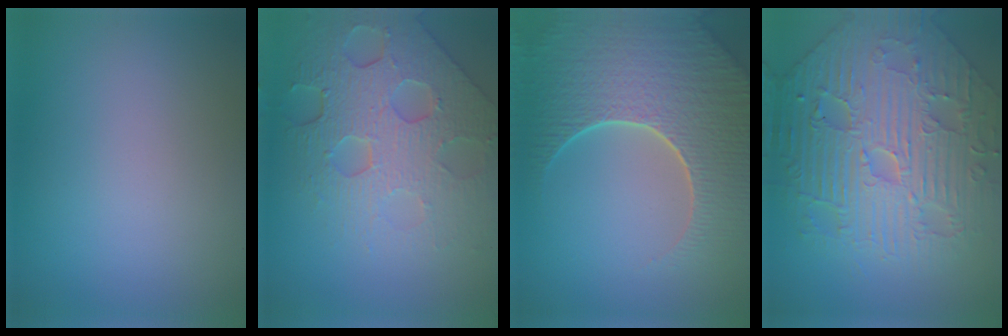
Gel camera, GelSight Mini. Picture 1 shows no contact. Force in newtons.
{"total": 8.0, "press": 5.6, "slide": 5.8}
{"total": 9.4, "press": 6.6, "slide": 6.6}
{"total": 9.3, "press": 7.0, "slide": 6.0}